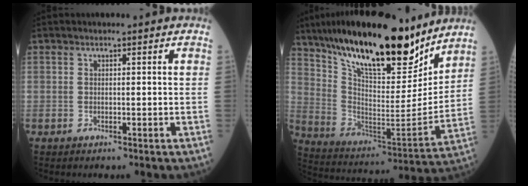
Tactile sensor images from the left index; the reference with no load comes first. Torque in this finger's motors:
{"motor_torque": [0.59, -0.77, 0.90, 0.21]}